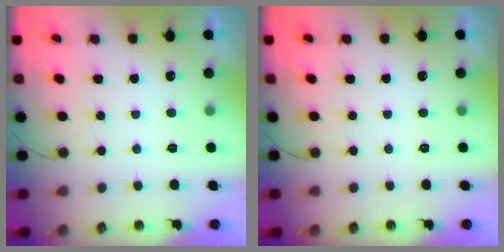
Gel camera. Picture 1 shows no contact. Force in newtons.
{"total": 0.0}